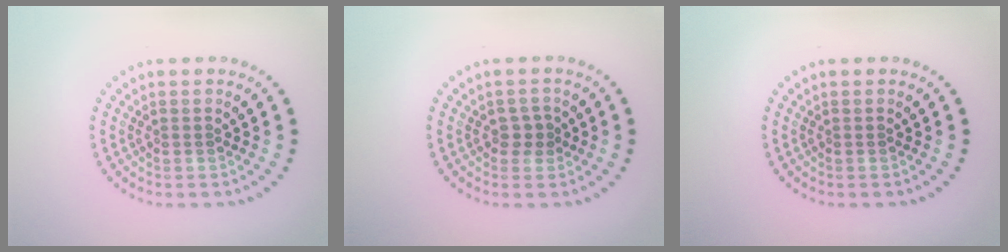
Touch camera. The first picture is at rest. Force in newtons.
{"total": 1.6, "press": 1.5, "slide": 0.6}
{"total": 0.0}